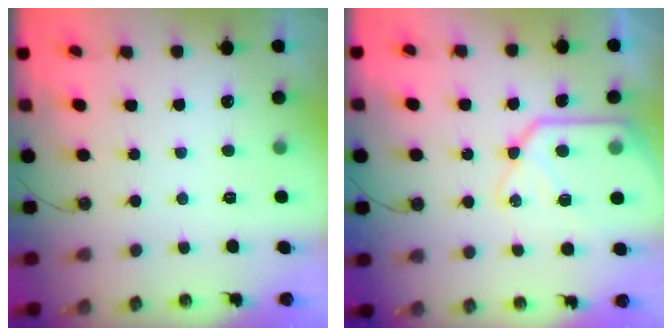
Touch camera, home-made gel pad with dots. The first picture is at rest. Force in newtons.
{"total": 16.0, "press": 15.9, "slide": 1.8}